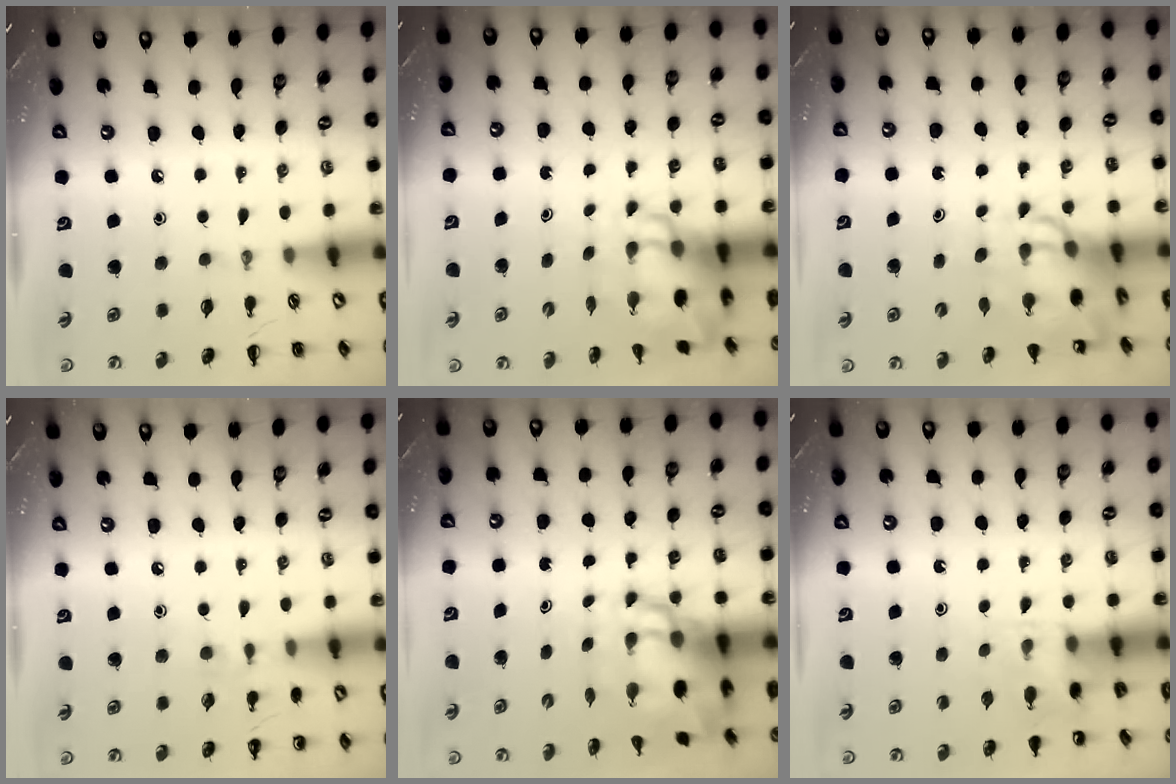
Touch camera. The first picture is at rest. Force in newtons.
{"total": 6.3, "press": 6.1, "slide": 1.5}
{"total": 8.2, "press": 7.8, "slide": 2.4}
{"total": 6.2, "press": 5.9, "slide": 2.0}
{"total": 9.2, "press": 8.9, "slide": 2.3}
{"total": 4.4, "press": 4.2, "slide": 1.6}